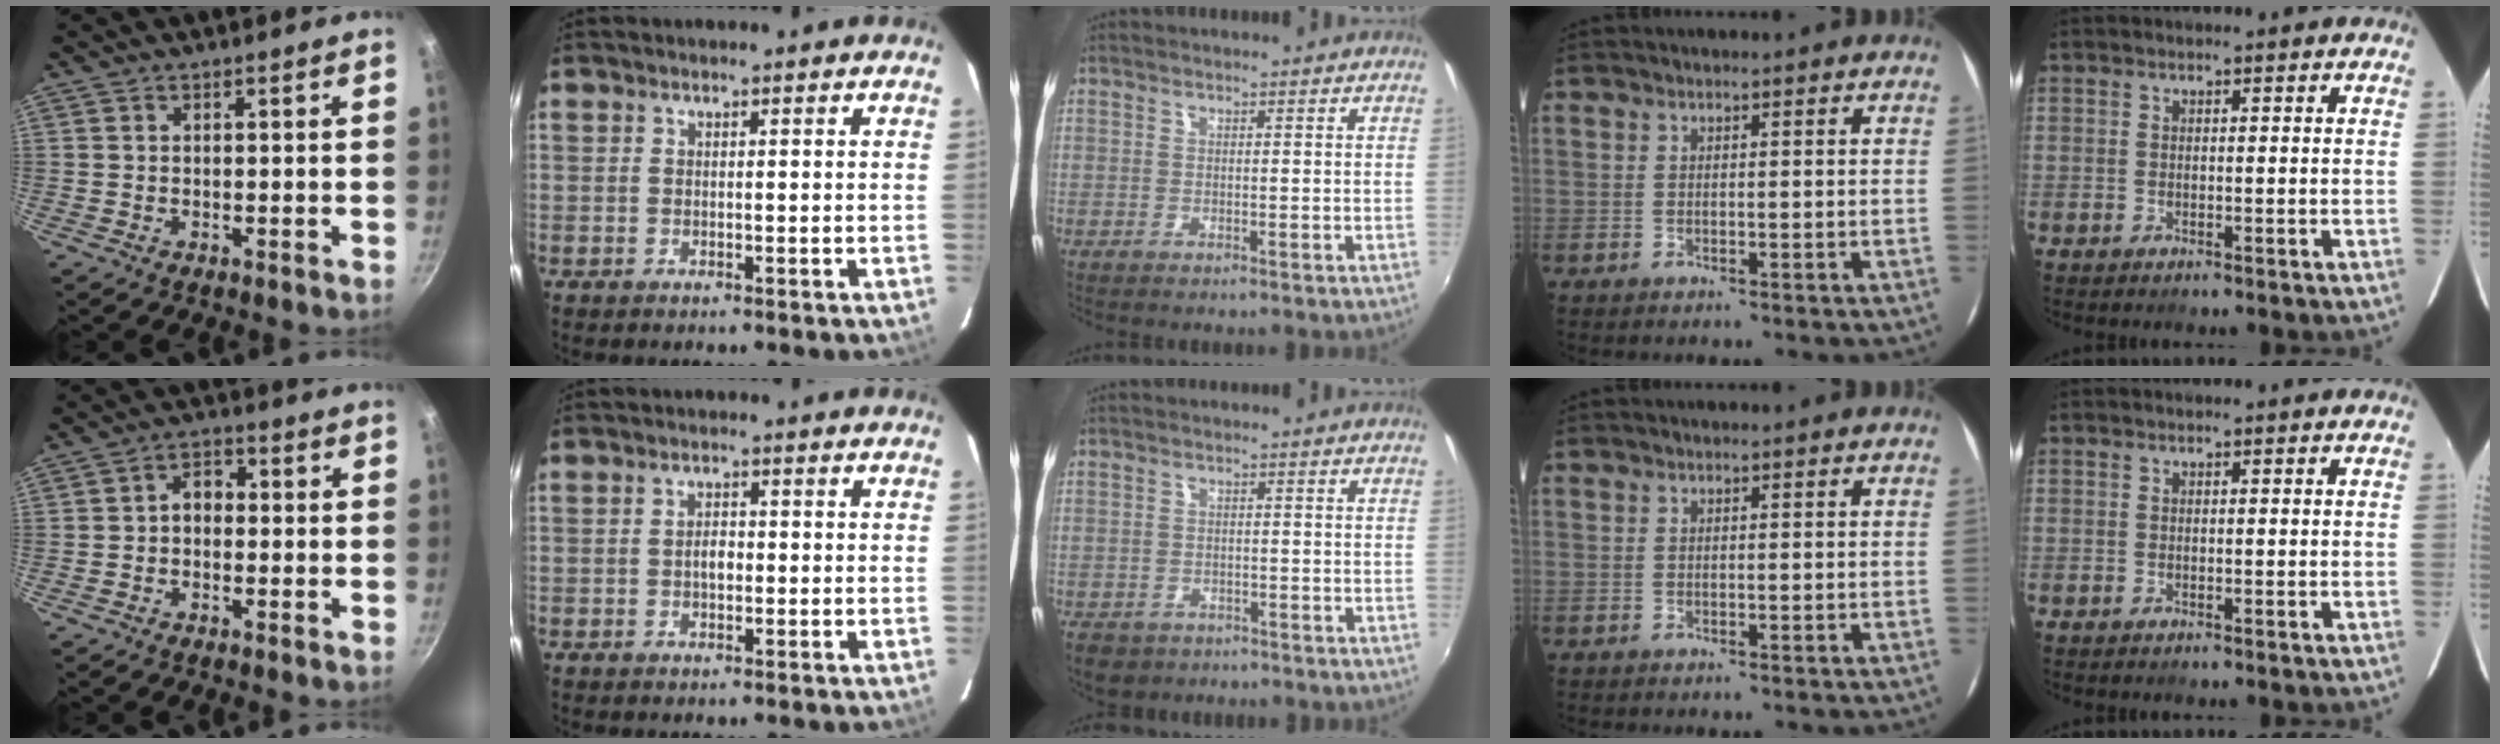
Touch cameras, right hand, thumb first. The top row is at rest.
{"thumb": {"total": 3.8, "force": [-0.5, 2.9, 2.5], "torque": [-0.025, 0.017, -0.019]}, "index": {"total": 2.1, "force": [-0.4, 1.3, 1.7], "torque": [-0.031, 0.007, -0.008]}, "middle": {"total": 5.6, "force": [-3.5, 3.8, 2.2], "torque": [-0.057, -0.014, -0.053]}}